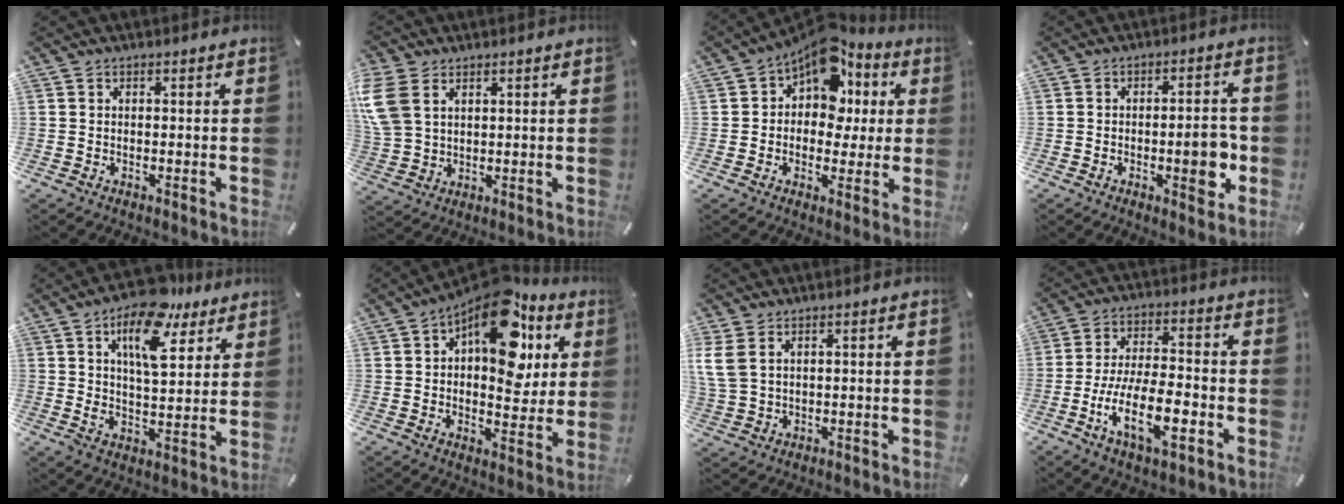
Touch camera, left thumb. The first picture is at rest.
{"total": 8.5, "force": [3.6, 6.2, 4.6], "torque": [-0.131, -0.006, 0.067]}
{"total": 12.5, "force": [6.1, 8.8, 6.4], "torque": [-0.097, -0.051, 0.112]}
{"total": 8.6, "force": [-1.9, 3.8, 7.5], "torque": [-0.093, 0.004, -0.029]}
{"total": 15.7, "force": [9.6, 6.8, 10.4], "torque": [-0.161, -0.048, 0.161]}
{"total": 20.4, "force": [9.5, 10.9, 14.4], "torque": [-0.201, -0.055, 0.160]}
{"total": 5.1, "force": [2.7, 3.3, 2.8], "torque": [-0.082, -0.006, 0.048]}
{"total": 13.7, "force": [-5.4, 5.0, 11.5], "torque": [-0.239, 0.002, -0.103]}